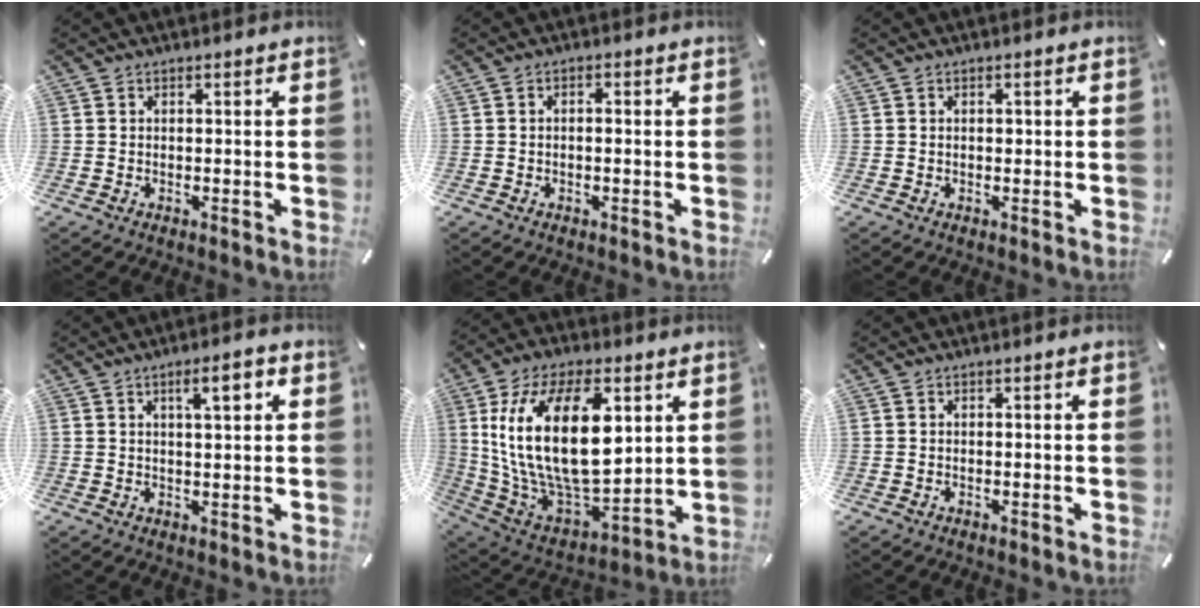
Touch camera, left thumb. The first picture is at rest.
{"total": 1.1, "force": [-0.4, 0.5, 0.9], "torque": [-0.018, 0.001, -0.007]}
{"total": 0.6, "force": [0.1, 0.5, 0.4], "torque": [0.000, -0.001, -0.002]}
{"total": 5.8, "force": [2.5, 1.4, 5.0], "torque": [-0.073, -0.009, 0.035]}
{"total": 26.8, "force": [6.2, 14.8, 21.5], "torque": [-0.438, -0.026, 0.105]}
{"total": 0.0}